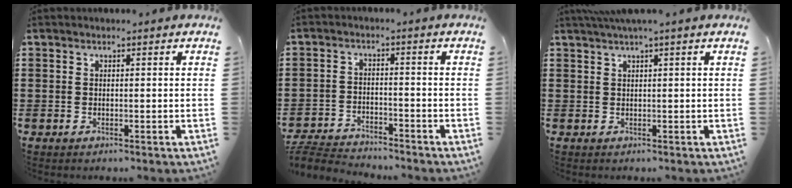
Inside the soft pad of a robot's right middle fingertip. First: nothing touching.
{"total": 4.0, "force": [-3.9, 0.5, 0.4], "torque": [-0.024, -0.003, -0.088]}
{"total": 1.4, "force": [0.9, -0.3, 1.0], "torque": [-0.022, -0.003, 0.017]}